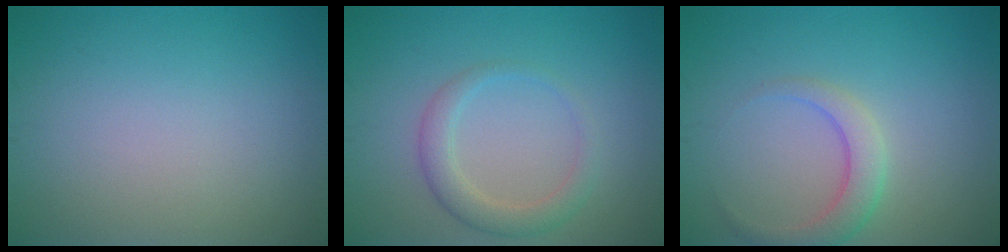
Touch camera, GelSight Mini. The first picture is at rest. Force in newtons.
{"total": 2.6, "press": 2.6, "slide": 0.4}
{"total": 2.9, "press": 2.9, "slide": 0.1}